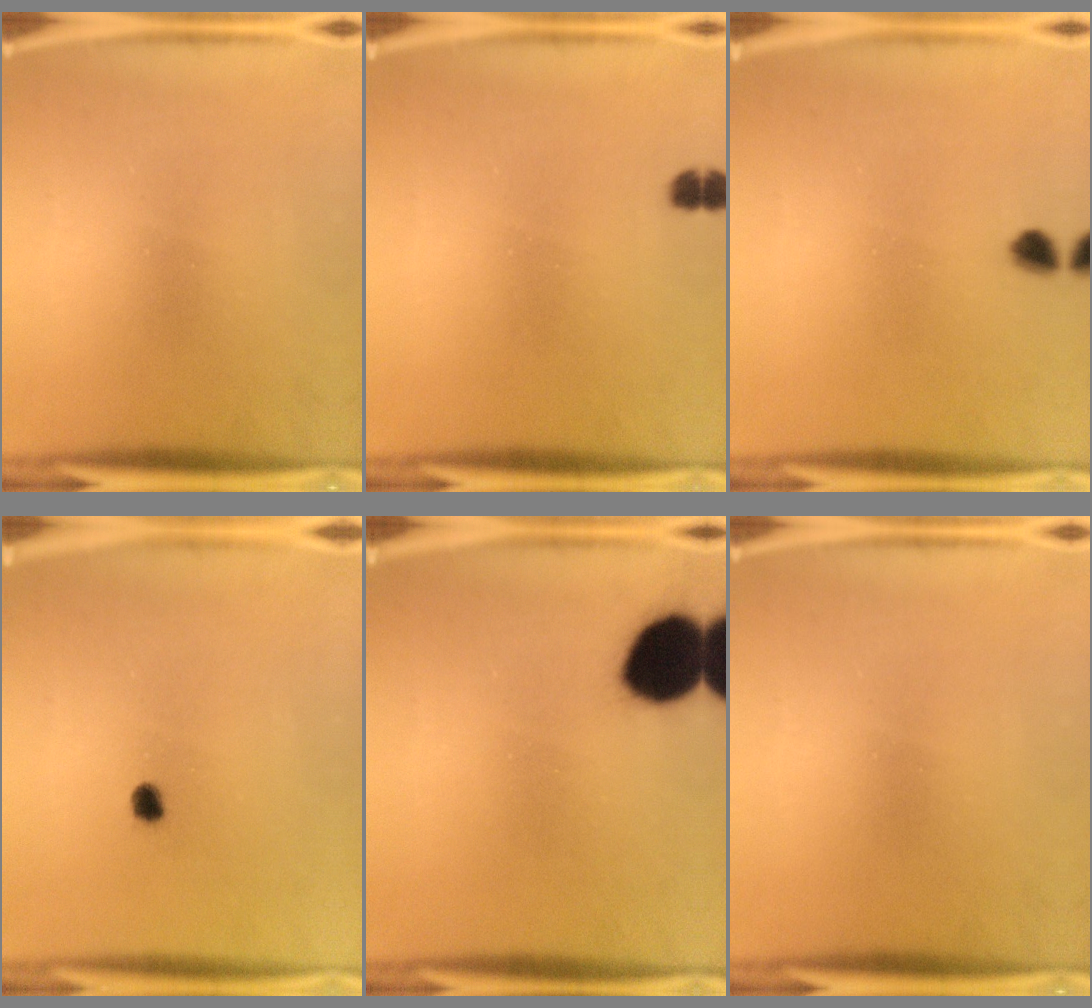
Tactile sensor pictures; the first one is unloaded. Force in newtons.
{"total": 1.4}
{"total": 2.4}
{"total": 1.9}
{"total": 15.3}
{"total": 0.0}